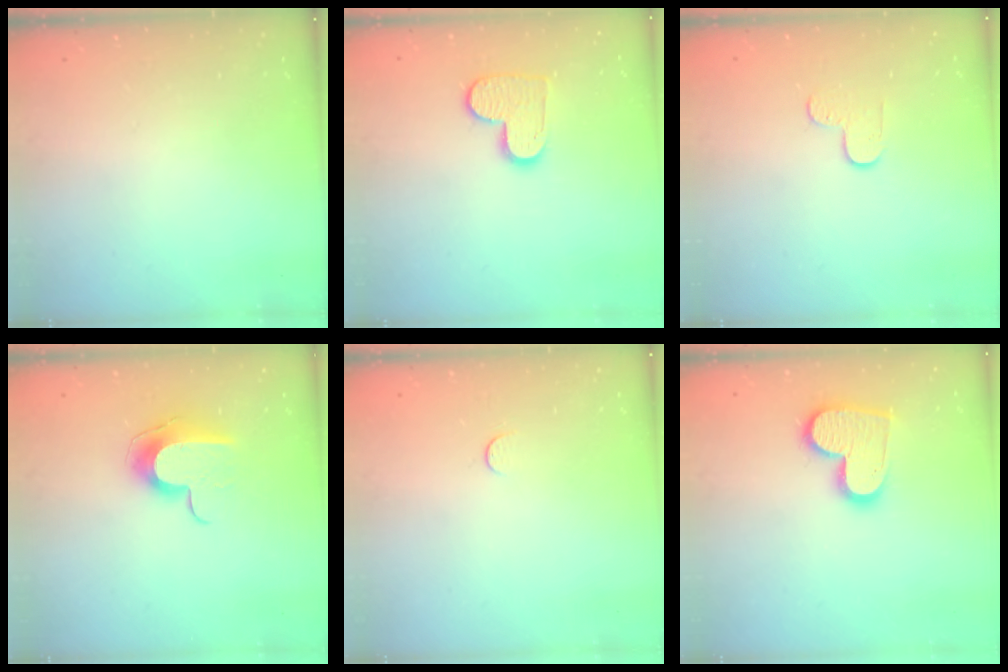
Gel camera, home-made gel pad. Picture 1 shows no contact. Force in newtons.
{"total": 9.6, "press": 9.6, "slide": 0.6}
{"total": 5.5, "press": 5.5, "slide": 0.5}
{"total": 9.9, "press": 9.9, "slide": 0.2}
{"total": 3.1, "press": 3.1, "slide": 0.4}
{"total": 13.6, "press": 13.5, "slide": 0.9}